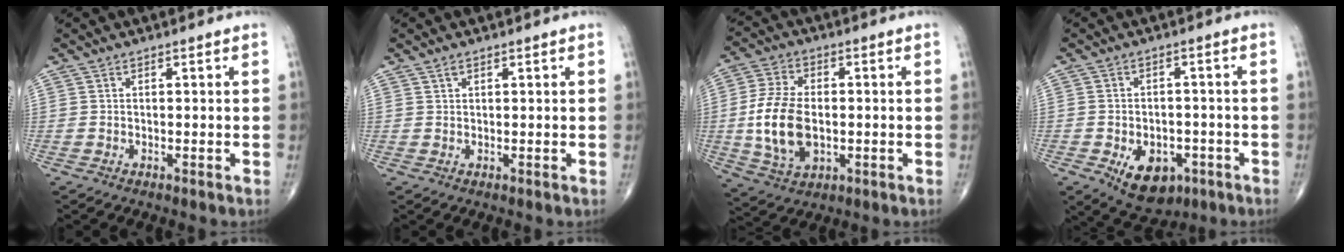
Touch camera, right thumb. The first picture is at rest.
{"total": 1.0, "force": [0.7, 0.5, 0.5], "torque": [-0.004, 0.001, 0.012]}
{"total": 13.3, "force": [-1.1, 8.1, 10.5], "torque": [-0.207, 0.001, -0.016]}
{"total": 9.8, "force": [-4.1, 6.4, 6.1], "torque": [-0.075, 0.015, -0.051]}